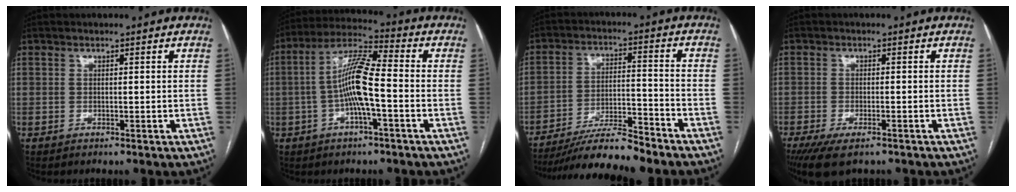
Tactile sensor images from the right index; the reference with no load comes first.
{"total": 9.9, "force": [-1.7, 1.3, 9.7], "torque": [-0.190, 0.018, -0.036]}
{"total": 11.6, "force": [-10.4, 0.2, 5.2], "torque": [-0.080, -0.003, -0.179]}
{"total": 7.6, "force": [-5.4, 2.4, 4.7], "torque": [-0.076, -0.015, -0.085]}